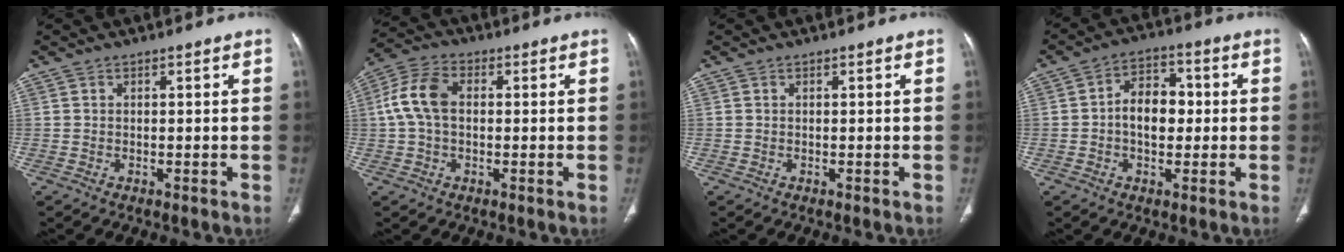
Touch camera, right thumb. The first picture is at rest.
{"total": 8.5, "force": [0.7, 5.5, 6.5], "torque": [-0.138, 0.025, 0.008]}
{"total": 0.0}
{"total": 7.9, "force": [-0.3, 5.4, 5.8], "torque": [-0.069, 0.022, -0.014]}